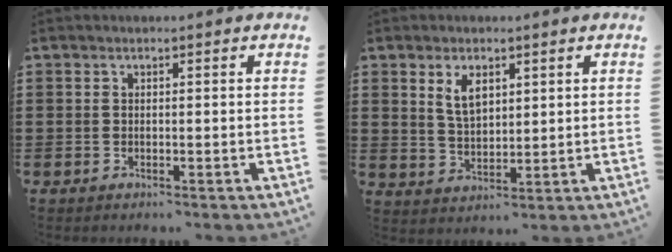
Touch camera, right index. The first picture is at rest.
{"total": 4.8, "force": [2.3, 2.4, 3.4], "torque": [-0.067, 0.005, 0.040]}